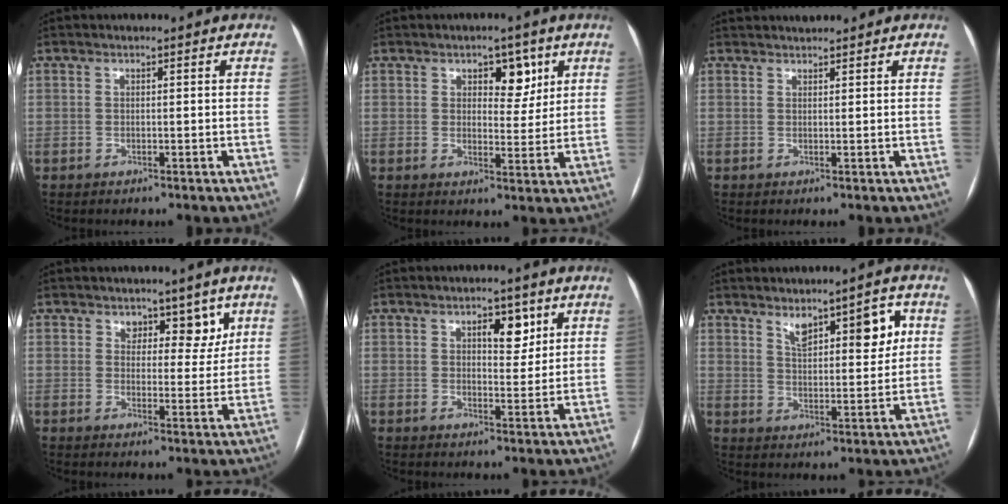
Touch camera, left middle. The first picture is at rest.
{"total": 5.0, "force": [2.6, 2.9, 3.2], "torque": [-0.032, 0.004, 0.034]}
{"total": 2.5, "force": [2.4, 0.6, 0.3], "torque": [-0.002, 0.024, 0.039]}
{"total": 5.1, "force": [3.4, 3.1, 2.2], "torque": [-0.004, 0.001, 0.047]}
{"total": 4.7, "force": [2.3, 2.4, 3.4], "torque": [-0.043, 0.005, 0.033]}
{"total": 8.9, "force": [4.6, 3.0, 7.0], "torque": [-0.092, 0.002, 0.072]}